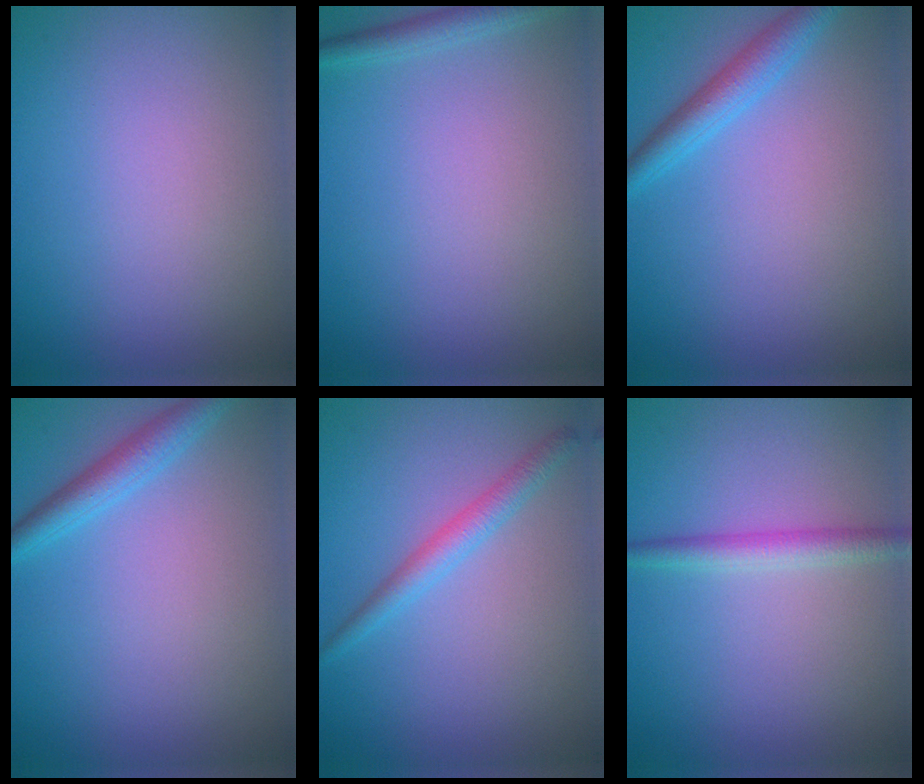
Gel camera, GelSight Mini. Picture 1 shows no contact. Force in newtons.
{"total": 1.6, "press": 1.6, "slide": 0.1}
{"total": 2.6, "press": 2.6, "slide": 0.1}
{"total": 2.5, "press": 2.5, "slide": 0.1}
{"total": 2.2, "press": 2.2, "slide": 0.1}
{"total": 2.2, "press": 2.2, "slide": 0.0}